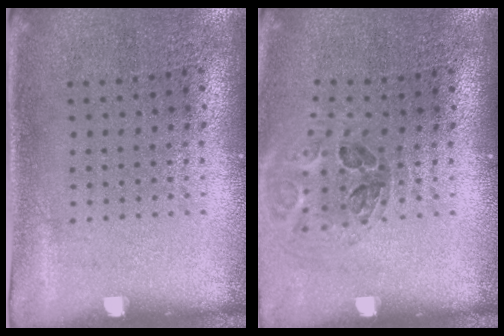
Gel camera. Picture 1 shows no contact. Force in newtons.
{"total": 1.0, "press": 1.0, "slide": 0.1}